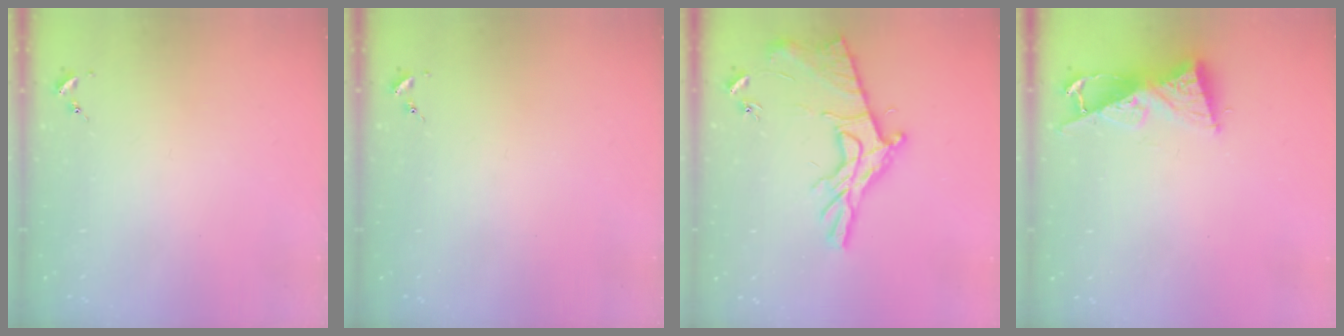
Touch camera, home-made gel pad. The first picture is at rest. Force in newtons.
{"total": 0.0}
{"total": 15.3, "press": 15.3, "slide": 0.6}
{"total": 8.9, "press": 8.9, "slide": 0.3}